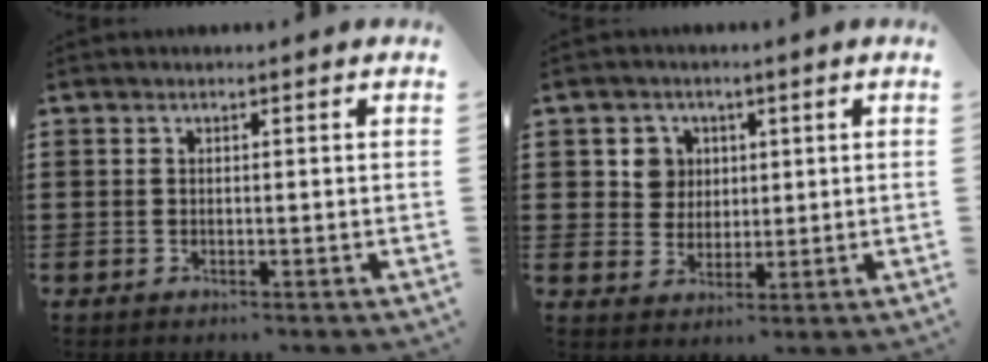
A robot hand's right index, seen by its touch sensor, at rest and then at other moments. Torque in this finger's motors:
{"motor_torque": [0.31, -0.30, 0.10, 0.00]}